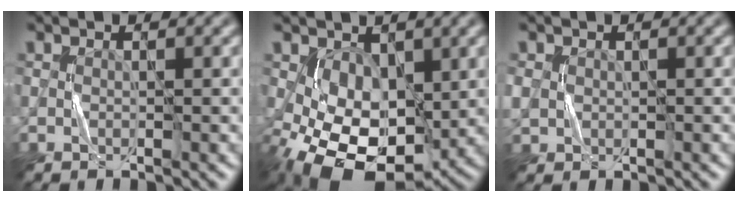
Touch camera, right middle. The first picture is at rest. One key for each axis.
{"total": 7.6, "fx": -1.2, "fy": 4.9, "fz": 5.7, "tx": -0.110, "ty": -0.017, "tz": -0.014}
{"total": 1.6, "fx": 0.3, "fy": 1.4, "fz": 0.7, "tx": -0.018, "ty": 0.000, "tz": 0.005}